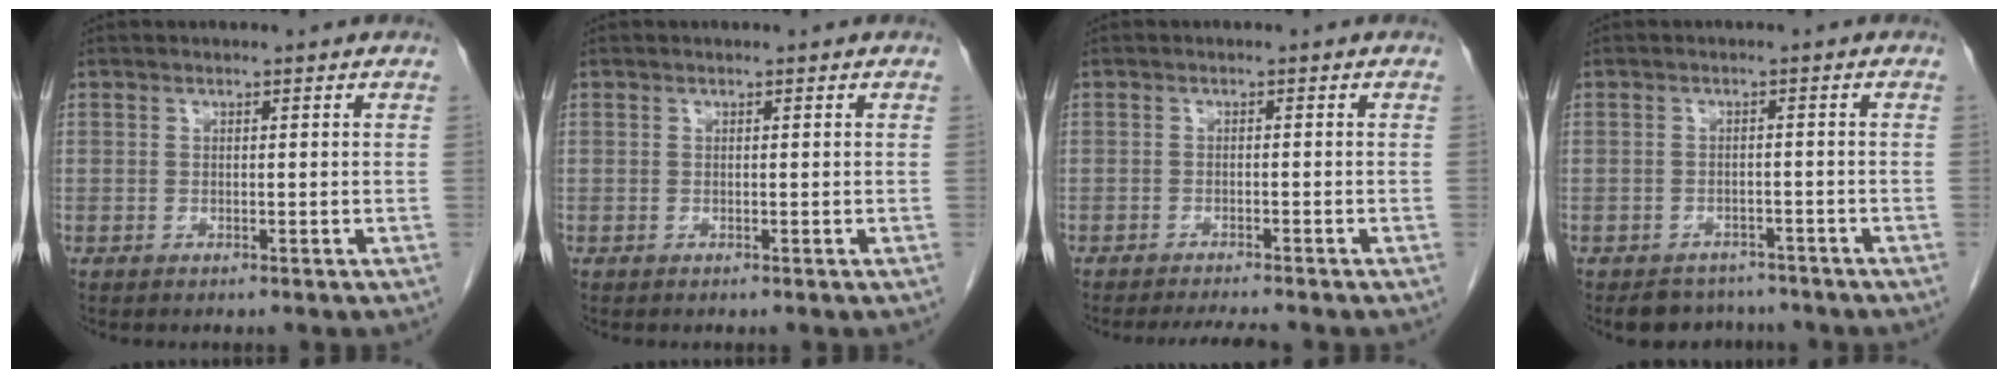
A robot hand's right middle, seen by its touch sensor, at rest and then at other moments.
{"total": 0.0}
{"total": 4.0, "force": [-3.6, 0.0, 1.6], "torque": [-0.024, -0.013, -0.054]}
{"total": 4.8, "force": [-4.2, 2.2, 0.0], "torque": [0.006, 0.006, -0.057]}